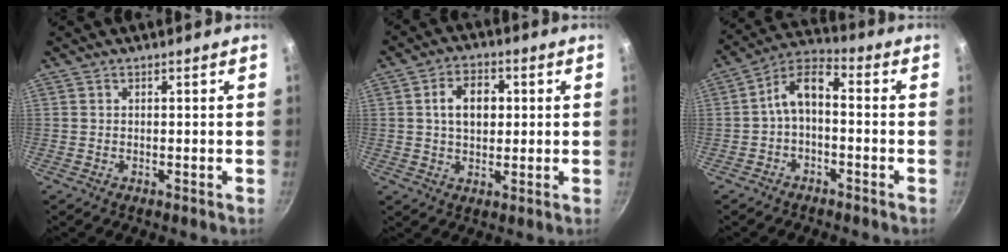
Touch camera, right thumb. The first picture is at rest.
{"total": 7.7, "force": [1.2, 5.3, 5.4], "torque": [-0.068, 0.009, 0.016]}
{"total": 7.5, "force": [-1.5, 3.9, 6.2], "torque": [-0.112, 0.047, -0.036]}